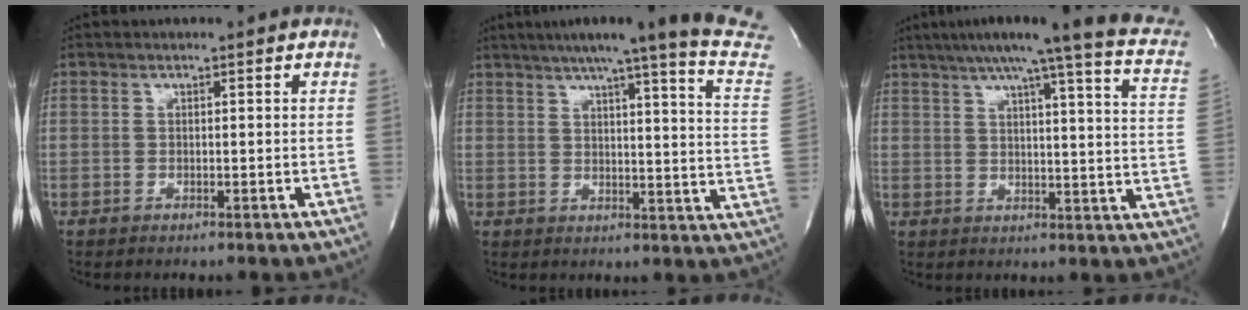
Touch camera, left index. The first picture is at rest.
{"total": 22.5, "force": [19.0, -1.2, 12.0], "torque": [-0.172, -0.061, 0.220]}
{"total": 21.6, "force": [16.1, 0.8, 14.3], "torque": [-0.210, -0.014, 0.186]}